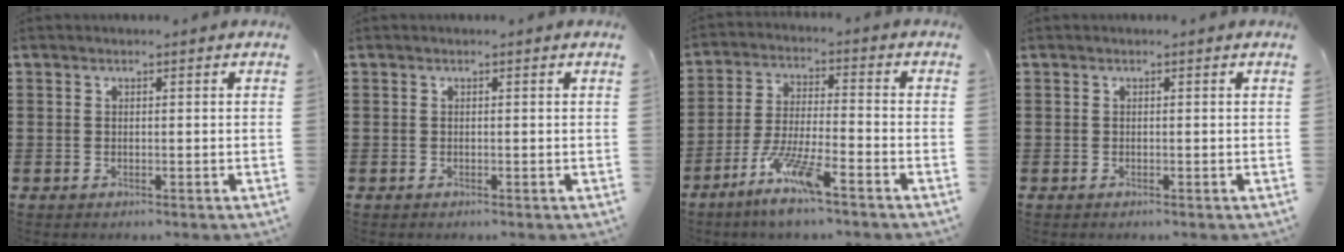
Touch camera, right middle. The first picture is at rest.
{"total": 0.0}
{"total": 8.1, "force": [-5.8, 0.6, 5.6], "torque": [-0.121, -0.010, -0.111]}
{"total": 0.0}